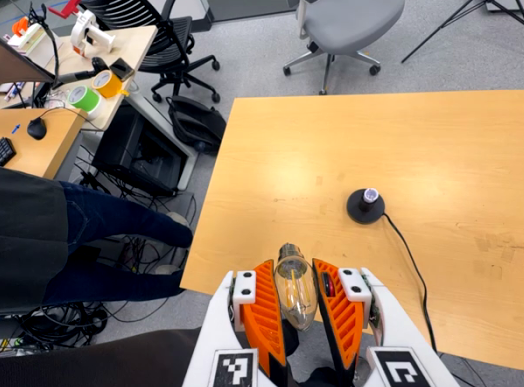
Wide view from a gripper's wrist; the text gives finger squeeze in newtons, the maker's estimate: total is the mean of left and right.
{"total": 12.7, "left": 13.6, "right": 11.8}